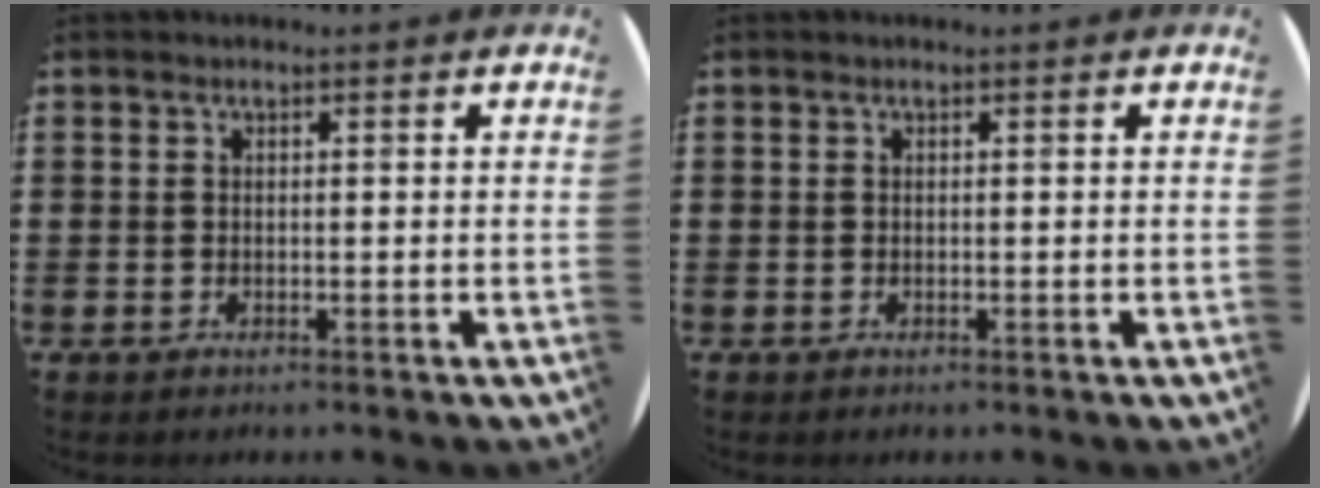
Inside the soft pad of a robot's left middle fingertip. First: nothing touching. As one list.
[{"total": 0.0}]